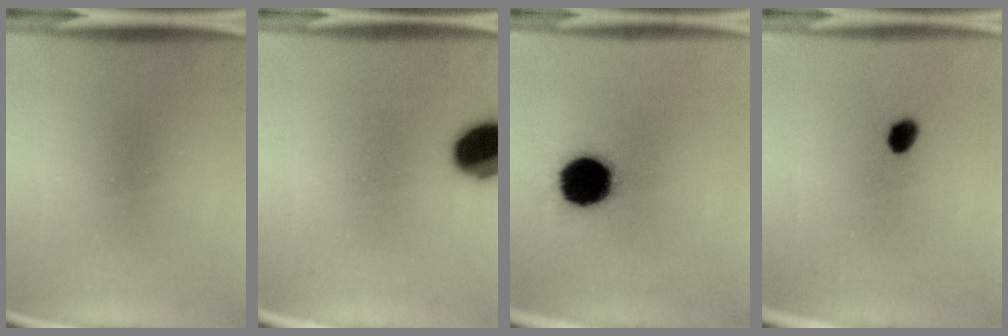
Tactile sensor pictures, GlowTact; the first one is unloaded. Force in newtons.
{"total": 12.5}
{"total": 16.3}
{"total": 2.7}